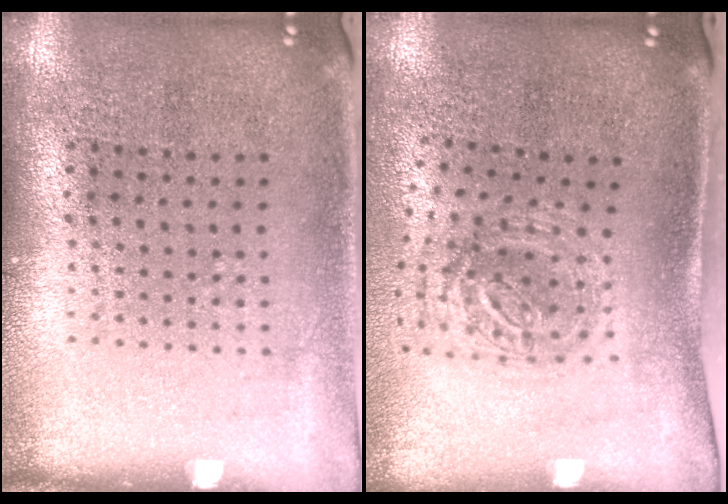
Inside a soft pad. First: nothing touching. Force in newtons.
{"total": 1.2, "press": 1.1, "slide": 0.6}